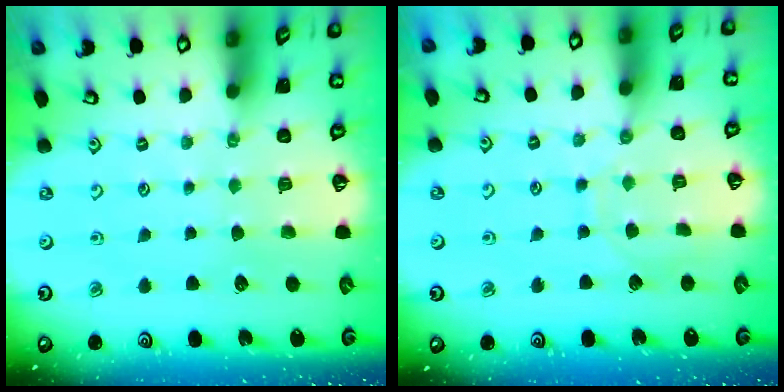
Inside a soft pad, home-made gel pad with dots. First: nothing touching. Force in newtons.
{"total": 6.8, "press": 6.7, "slide": 0.7}